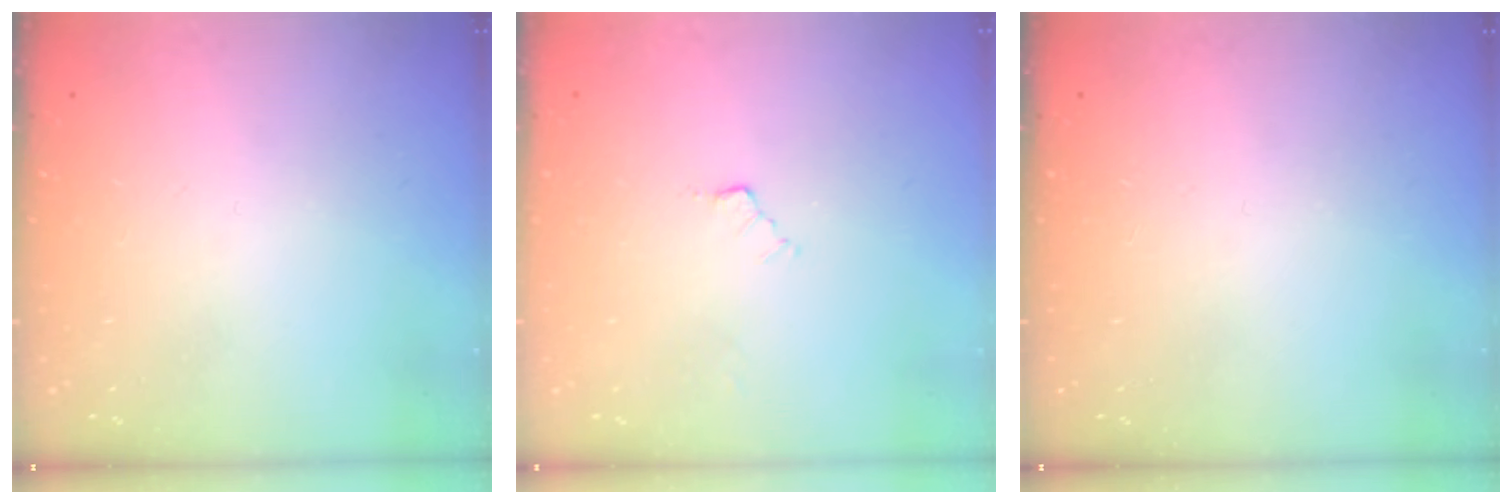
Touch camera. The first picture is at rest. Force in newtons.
{"total": 3.7, "press": 3.7, "slide": 0.5}
{"total": 0.0}